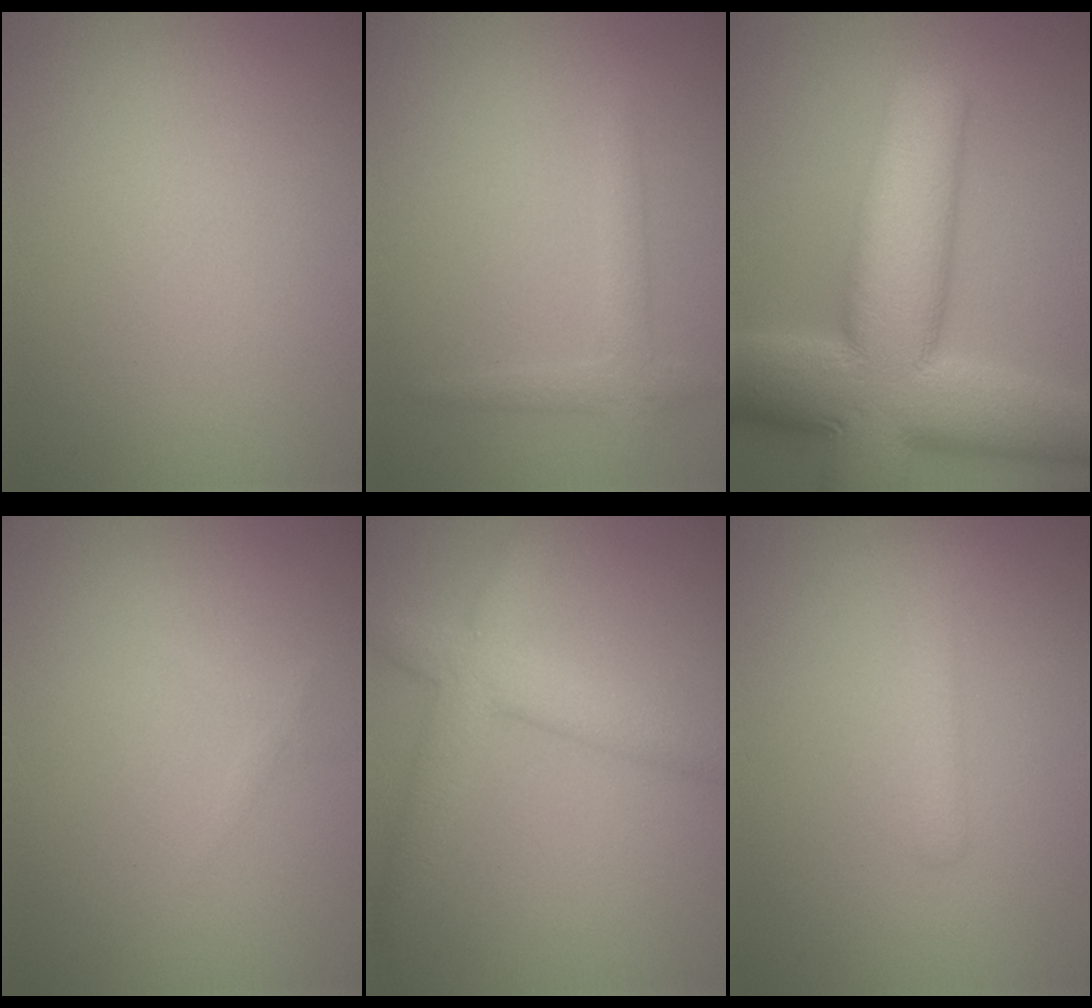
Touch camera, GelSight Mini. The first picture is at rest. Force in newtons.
{"total": 2.0, "press": 2.0, "slide": 0.0}
{"total": 14.9, "press": 14.9, "slide": 0.6}
{"total": 0.6, "press": 0.6, "slide": 0.1}
{"total": 4.5, "press": 4.5, "slide": 0.1}
{"total": 1.8, "press": 1.8, "slide": 0.1}